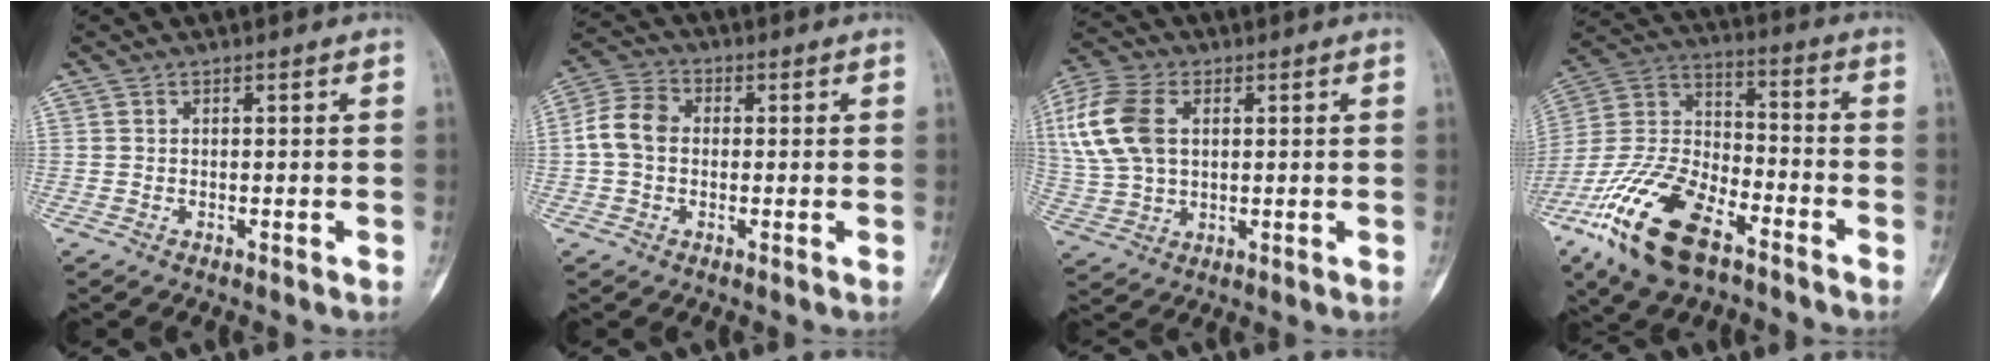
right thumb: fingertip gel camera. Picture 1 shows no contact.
{"total": 7.1, "force": [-0.1, 5.5, 4.5], "torque": [-0.085, 0.023, -0.011]}
{"total": 14.1, "force": [3.3, 9.2, 10.2], "torque": [-0.225, 0.009, 0.066]}
{"total": 20.4, "force": [-11.8, 9.3, 13.8], "torque": [-0.279, 0.049, -0.225]}